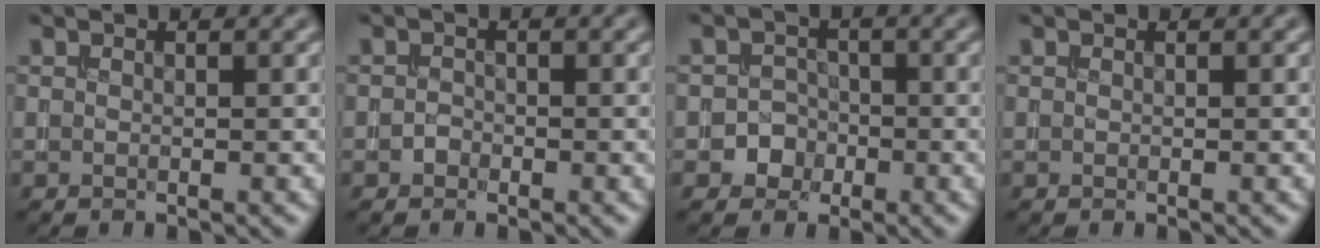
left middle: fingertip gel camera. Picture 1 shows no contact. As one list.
[{"total": 0.7, "force": [-0.5, 0.4, 0.0], "torque": [0.000, -0.001, -0.010]}, {"total": 1.9, "force": [-0.8, 1.7, 0.1], "torque": [0.020, 0.004, -0.021]}, {"total": 0.0}]